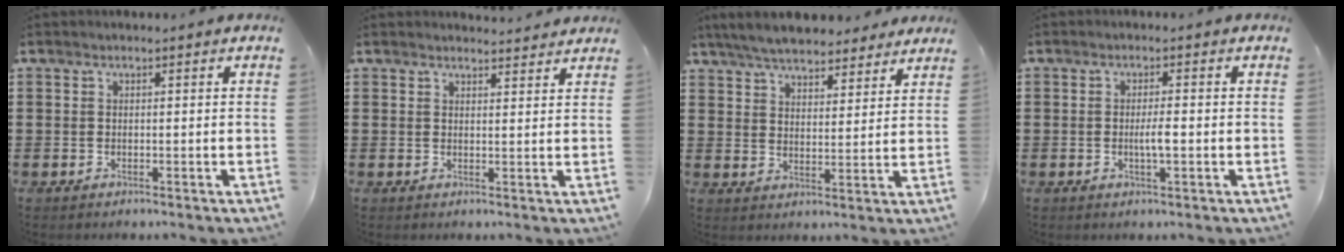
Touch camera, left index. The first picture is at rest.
{"total": 2.1, "force": [2.1, 0.2, 0.1], "torque": [-0.001, -0.007, 0.039]}
{"total": 6.1, "force": [5.7, 1.2, 1.5], "torque": [-0.052, -0.016, 0.105]}
{"total": 2.7, "force": [-0.4, 0.4, 2.7], "torque": [-0.049, -0.001, -0.007]}